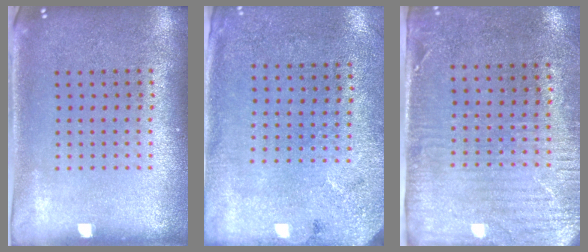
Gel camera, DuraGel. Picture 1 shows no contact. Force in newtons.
{"total": 2.7, "press": 2.2, "slide": 1.7}
{"total": 3.0, "press": 2.4, "slide": 1.7}